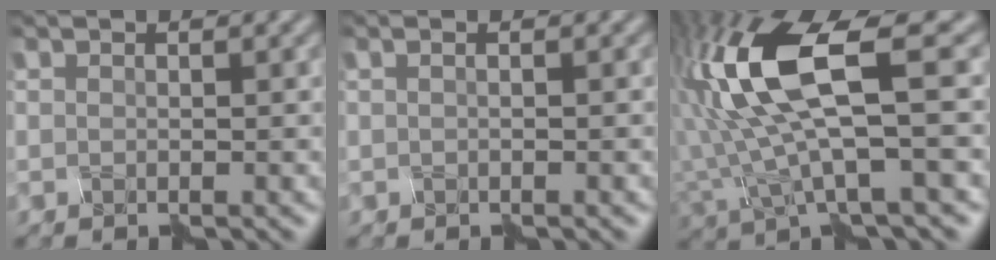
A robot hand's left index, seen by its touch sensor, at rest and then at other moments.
{"total": 1.2, "force": [0.0, 0.6, 1.0], "torque": [-0.002, 0.009, -0.015]}
{"total": 10.4, "force": [1.0, 3.4, 9.8], "torque": [-0.215, 0.006, 0.026]}